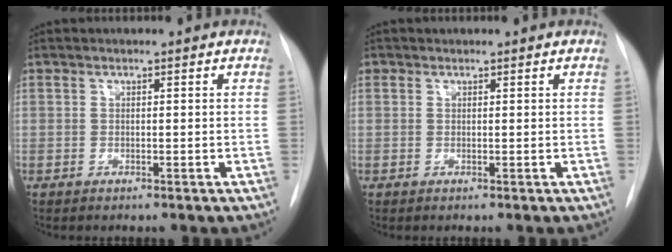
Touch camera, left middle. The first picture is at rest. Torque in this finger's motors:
{"motor_torque": [0.11, -0.10, 0.00, 0.00]}